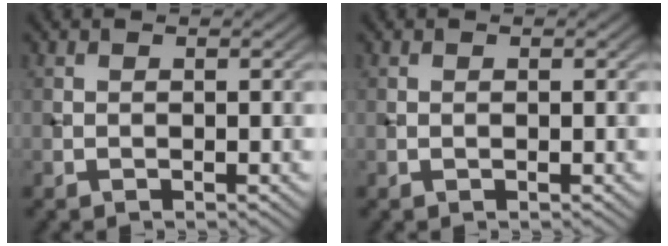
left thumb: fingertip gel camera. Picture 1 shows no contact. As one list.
[{"total": 0.0}]